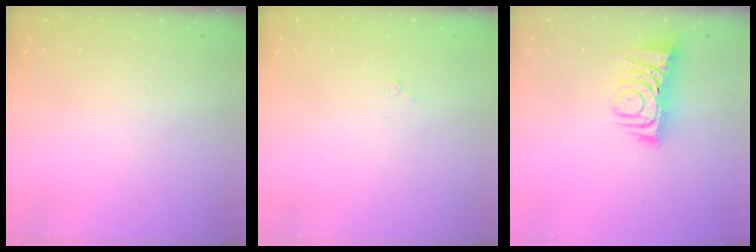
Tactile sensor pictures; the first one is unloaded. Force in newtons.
{"total": 3.5, "press": 3.5, "slide": 0.1}
{"total": 7.3, "press": 7.2, "slide": 0.8}